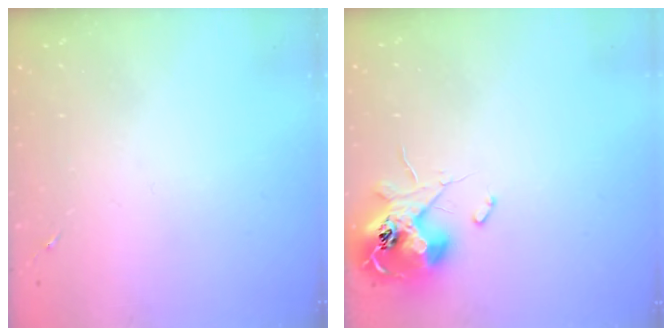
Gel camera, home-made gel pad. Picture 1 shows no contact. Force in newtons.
{"total": 12.4, "press": 12.4, "slide": 1.0}